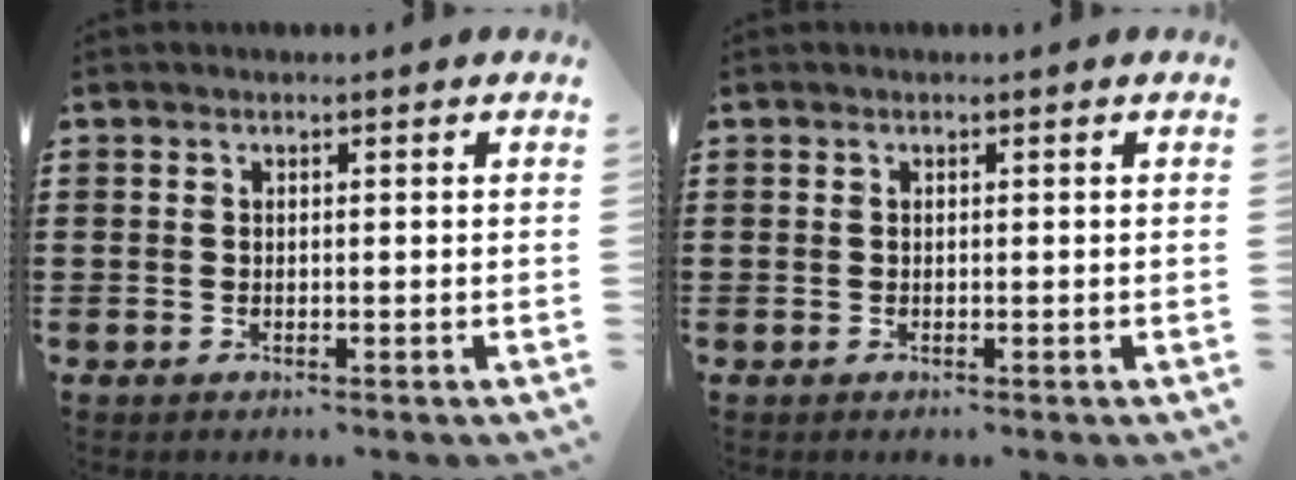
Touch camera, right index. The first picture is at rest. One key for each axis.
{"total": 0.0}